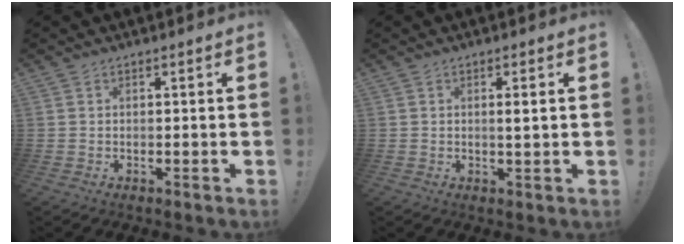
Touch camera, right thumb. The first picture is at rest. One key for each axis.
{"total": 2.2, "fx": 0.3, "fy": 0.1, "fz": 2.2, "tx": -0.030, "ty": -0.007, "tz": 0.000}